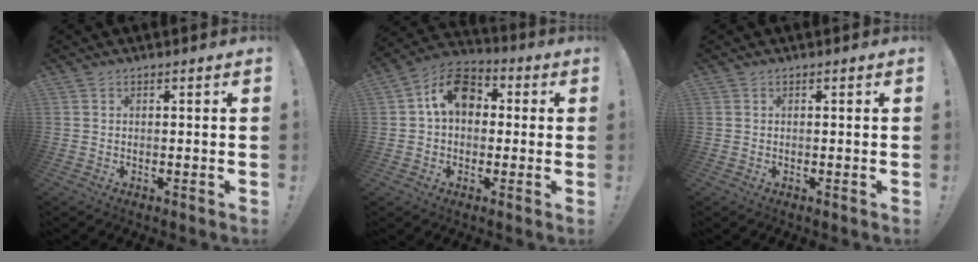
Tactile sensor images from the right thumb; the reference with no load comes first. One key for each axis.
{"total": 12.4, "fx": 2.9, "fy": 8.8, "fz": 8.2, "tx": -0.127, "ty": 0.016, "tz": 0.059}
{"total": 0.0}